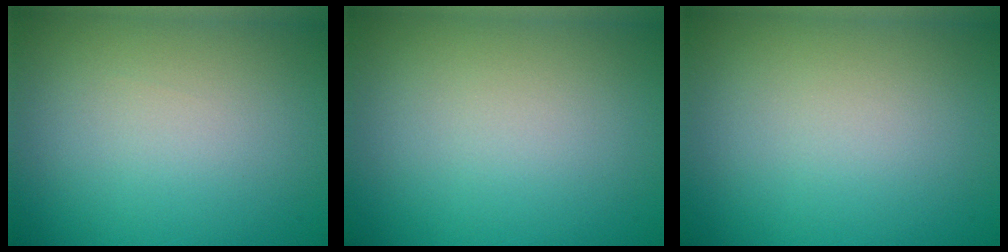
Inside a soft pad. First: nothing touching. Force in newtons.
{"total": 0.0}
{"total": 0.0}